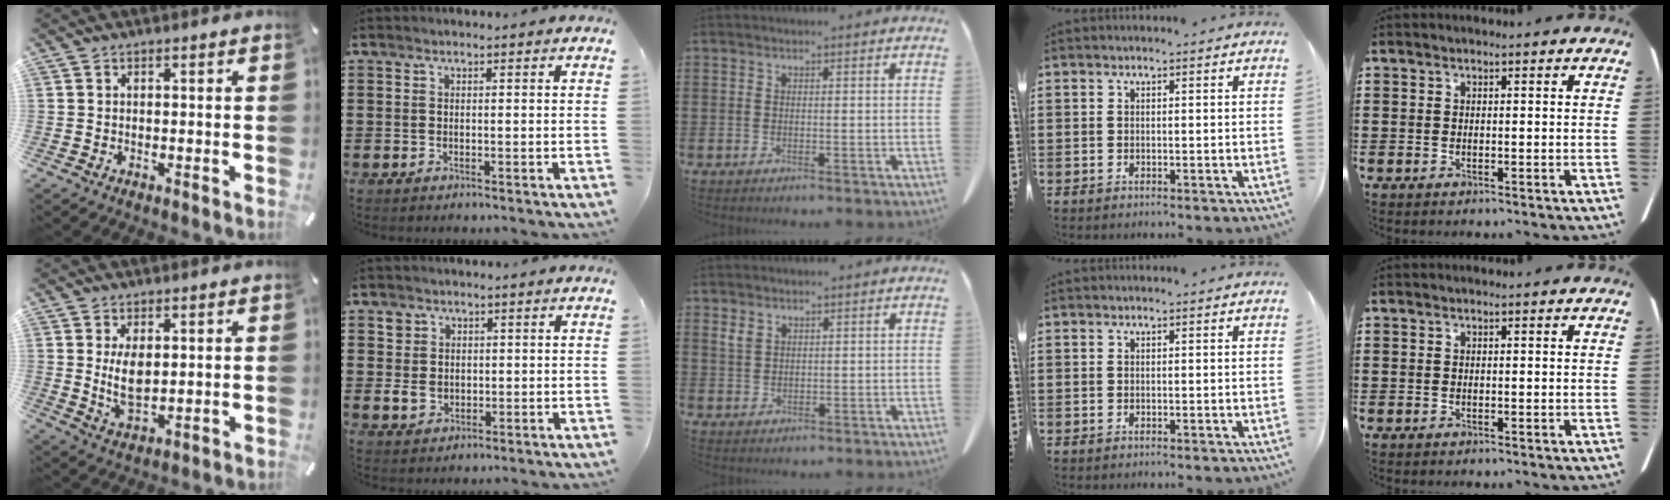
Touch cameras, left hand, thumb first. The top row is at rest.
{"thumb": {"total": 6.7, "force": [1.4, 3.6, 5.5], "torque": [-0.115, -0.012, 0.020]}, "index": {"total": 3.5, "force": [0.4, 3.2, 1.3], "torque": [-0.036, 0.009, 0.007]}, "middle": {"total": 2.0, "force": [1.4, 1.1, 0.8], "torque": [-0.021, 0.001, 0.029]}}